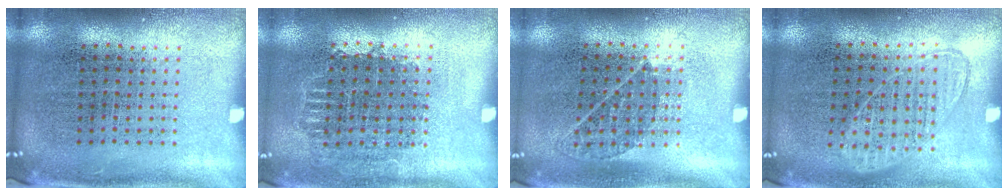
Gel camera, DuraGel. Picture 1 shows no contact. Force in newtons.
{"total": 0.7, "press": 0.7, "slide": 0.2}
{"total": 0.8, "press": 0.6, "slide": 0.4}
{"total": 1.0, "press": 0.9, "slide": 0.3}